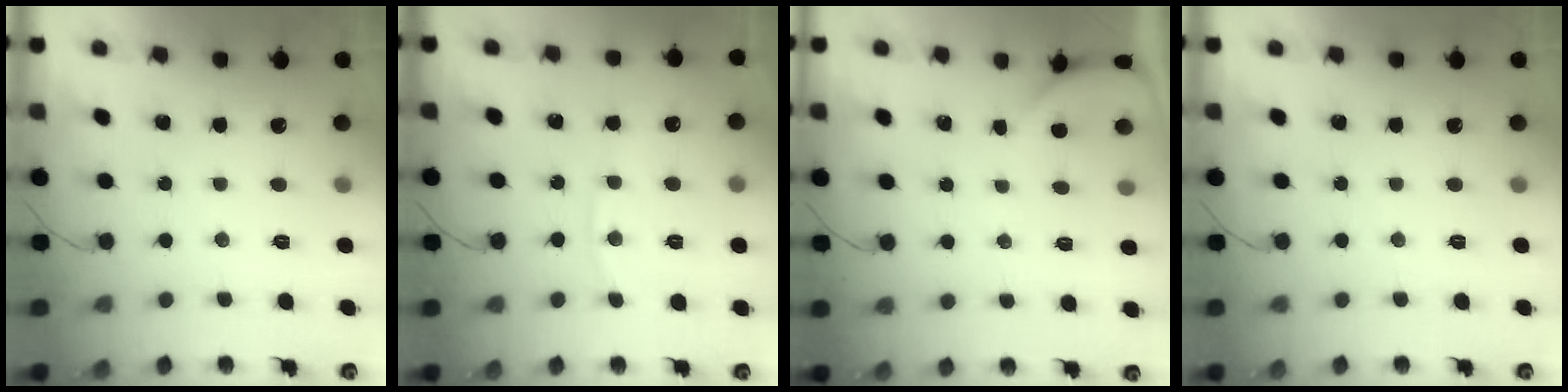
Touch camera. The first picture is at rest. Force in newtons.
{"total": 5.6, "press": 5.6, "slide": 0.8}
{"total": 0.8, "press": 0.7, "slide": 0.2}
{"total": 0.0}